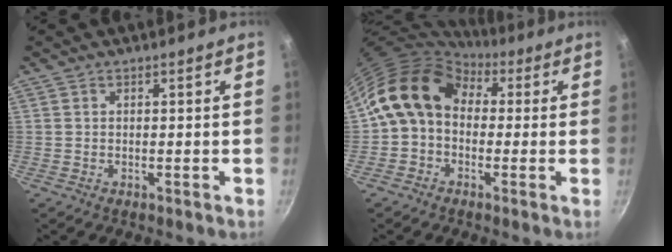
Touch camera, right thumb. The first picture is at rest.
{"total": 11.2, "force": [2.3, 8.6, 6.8], "torque": [-0.089, 0.021, 0.017]}